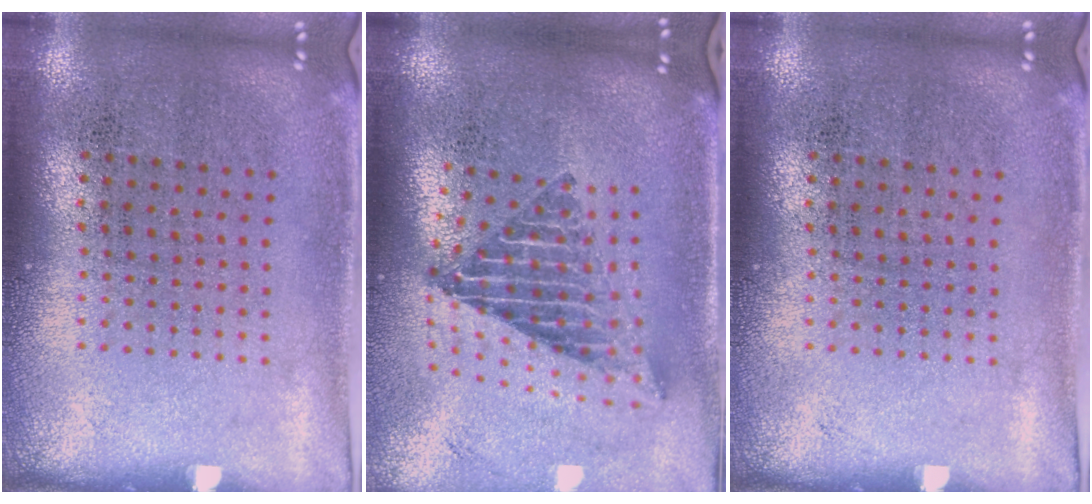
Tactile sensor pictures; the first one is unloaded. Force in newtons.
{"total": 2.3, "press": 1.6, "slide": 1.7}
{"total": 0.0}